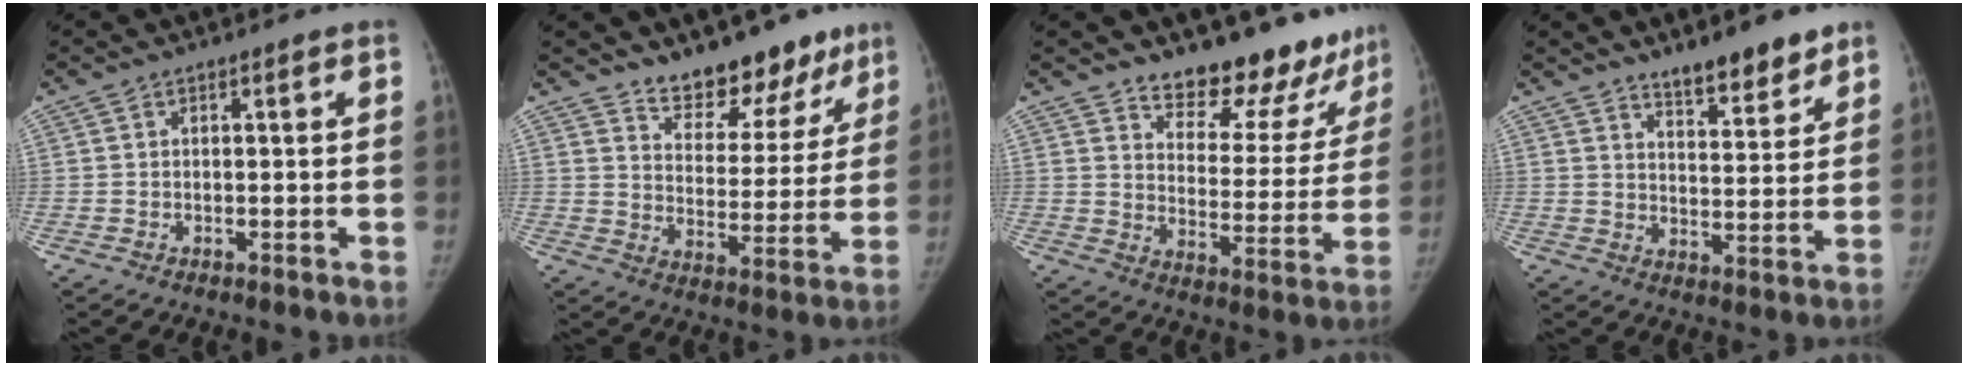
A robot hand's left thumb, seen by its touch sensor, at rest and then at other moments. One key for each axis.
{"total": 14.8, "fx": 12.0, "fy": 7.0, "fz": 5.1, "tx": -0.009, "ty": -0.088, "tz": 0.172}
{"total": 18.0, "fx": 16.1, "fy": 6.5, "fz": 4.7, "tx": 0.002, "ty": -0.136, "tz": 0.210}
{"total": 9.3, "fx": 7.3, "fy": 3.0, "fz": 4.8, "tx": -0.043, "ty": -0.055, "tz": 0.116}